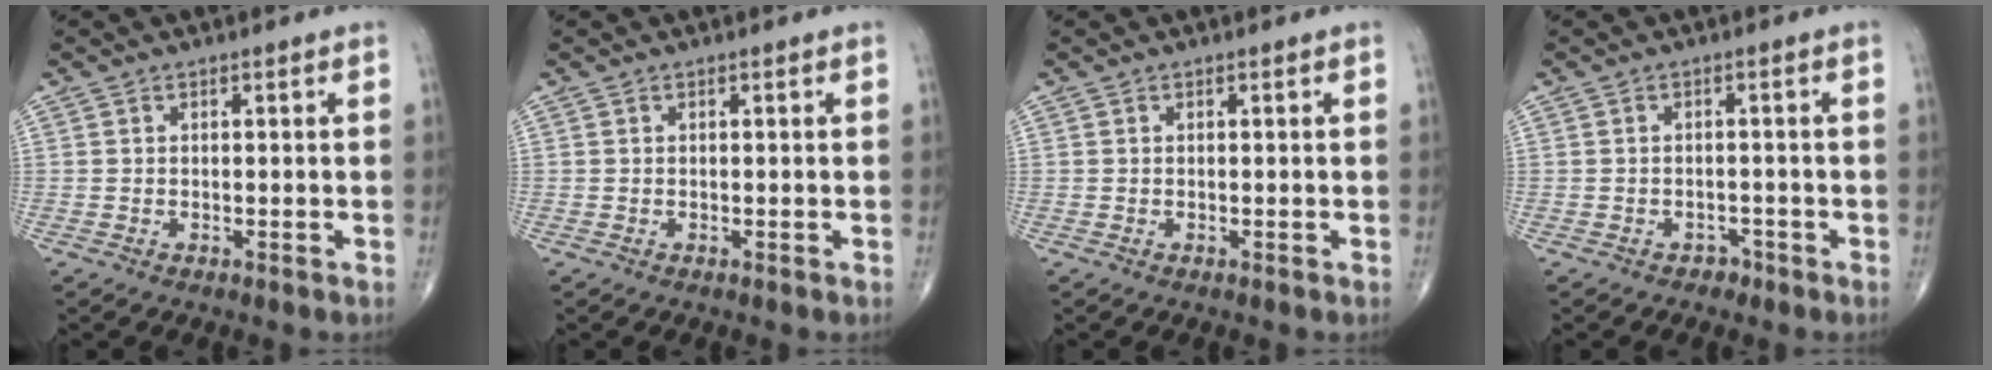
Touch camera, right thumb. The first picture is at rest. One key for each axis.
{"total": 0.0}
{"total": 0.0}
{"total": 1.6, "fx": -1.2, "fy": 1.1, "fz": 0.1, "tx": 0.002, "ty": 0.008, "tz": -0.020}